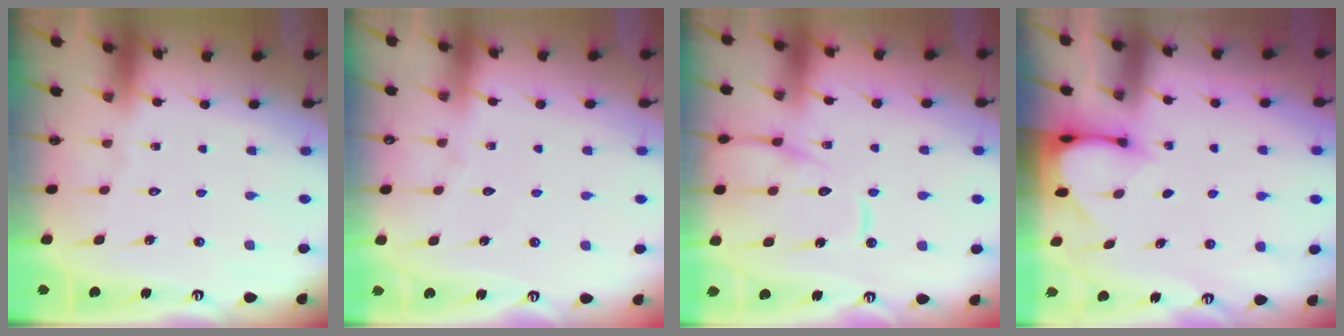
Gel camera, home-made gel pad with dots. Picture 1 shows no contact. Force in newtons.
{"total": 3.5, "press": 3.5, "slide": 0.5}
{"total": 13.5, "press": 13.4, "slide": 1.5}
{"total": 3.3, "press": 3.3, "slide": 0.3}